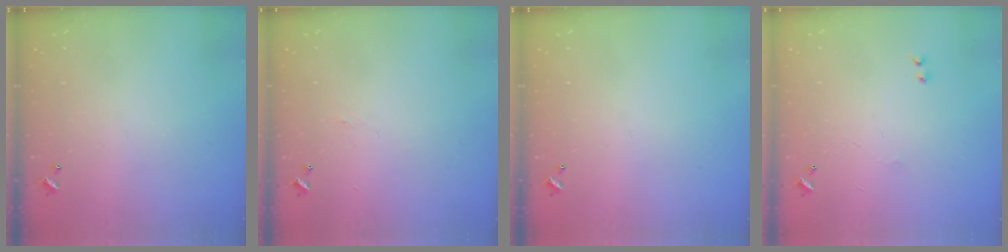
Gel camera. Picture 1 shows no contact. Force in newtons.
{"total": 1.8, "press": 1.7, "slide": 0.6}
{"total": 0.0}
{"total": 0.9, "press": 0.8, "slide": 0.5}